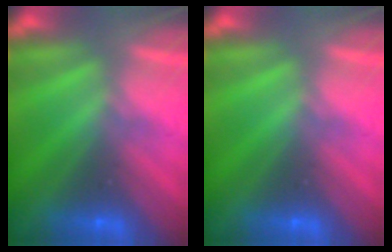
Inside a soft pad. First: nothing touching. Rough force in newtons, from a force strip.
{"total": 0.0}